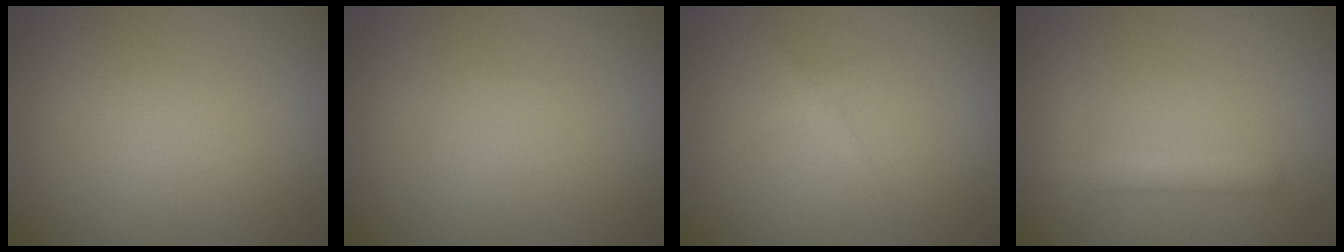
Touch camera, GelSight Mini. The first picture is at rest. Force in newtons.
{"total": 0.0}
{"total": 1.1, "press": 1.1, "slide": 0.0}
{"total": 1.8, "press": 1.8, "slide": 0.1}